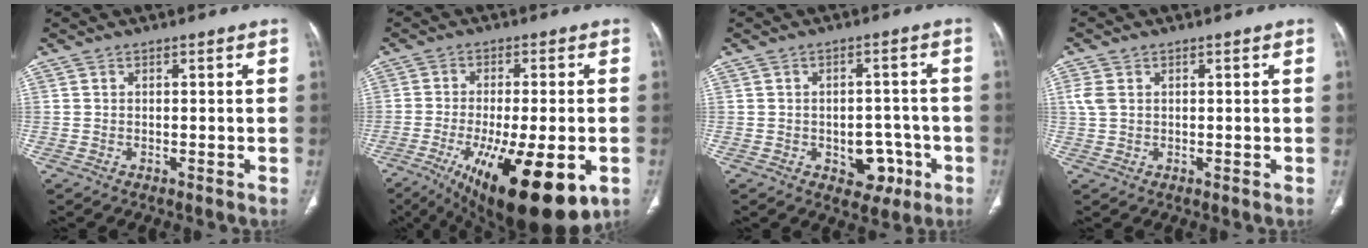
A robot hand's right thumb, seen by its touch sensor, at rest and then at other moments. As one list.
[{"total": 22.2, "force": [-8.9, 7.5, 18.9], "torque": [-0.274, -0.021, -0.121]}, {"total": 6.9, "force": [-2.7, 4.8, 4.2], "torque": [-0.017, 0.022, -0.027]}, {"total": 2.8, "force": [0.6, 2.2, 1.7], "torque": [-0.046, 0.006, 0.016]}]